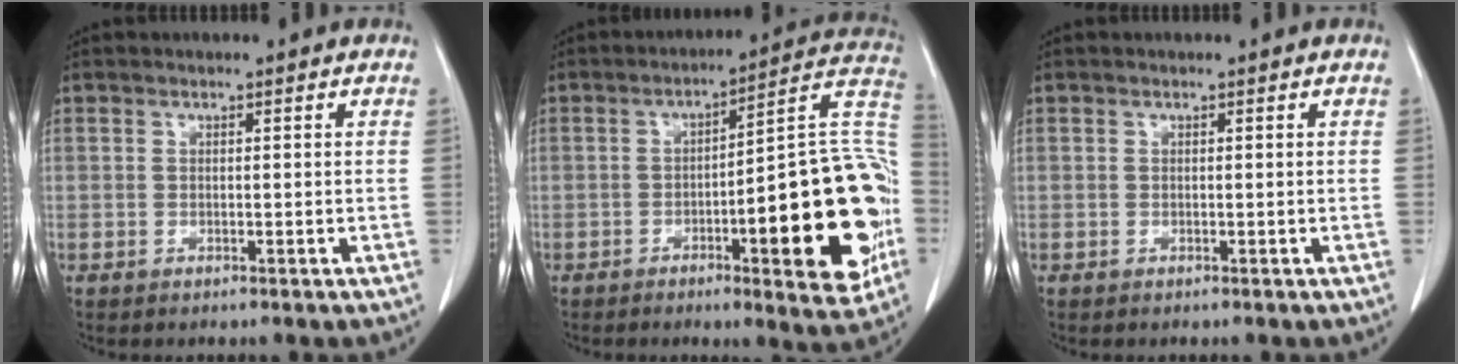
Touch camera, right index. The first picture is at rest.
{"total": 21.7, "force": [-5.0, 3.7, 20.8], "torque": [-0.208, 0.027, -0.059]}
{"total": 0.0}